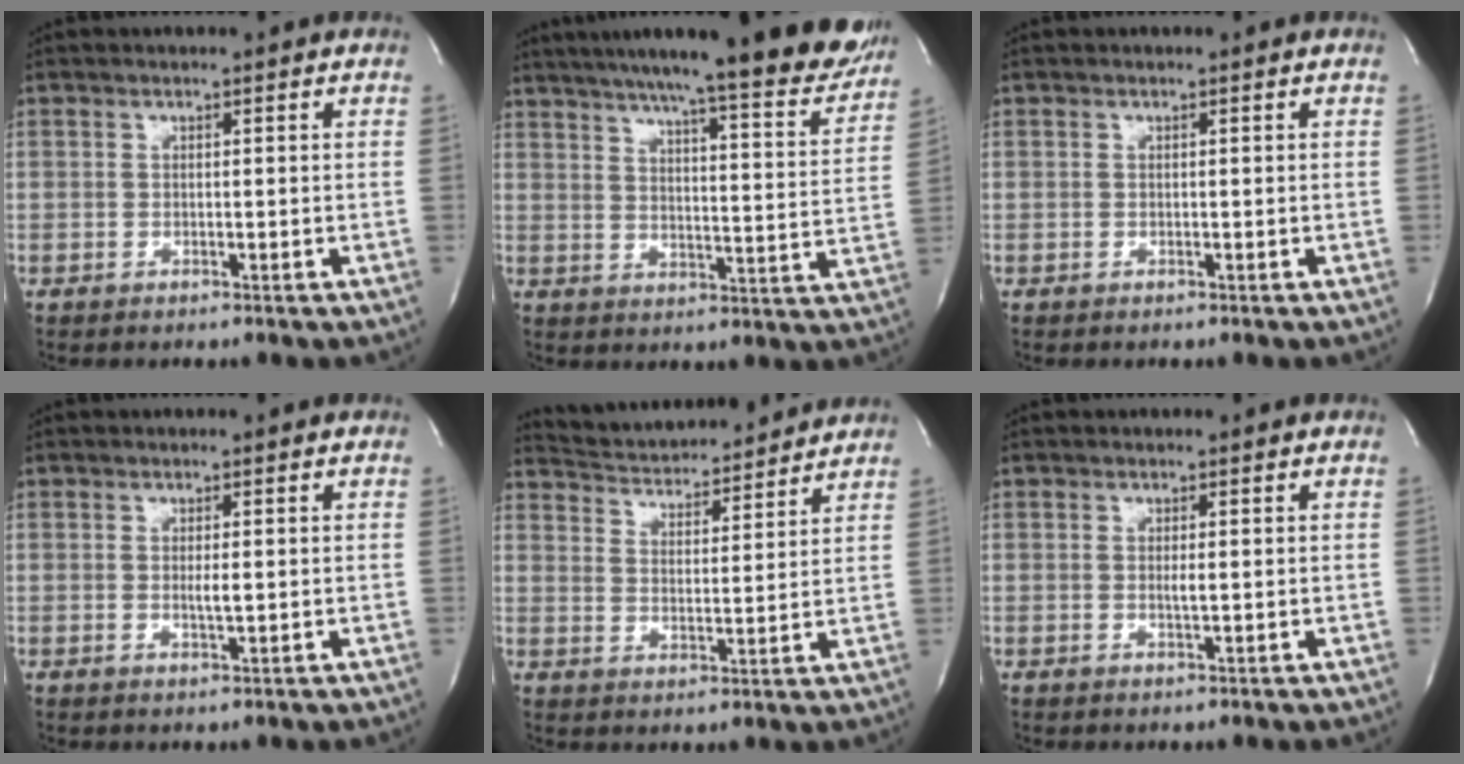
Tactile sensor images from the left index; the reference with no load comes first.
{"total": 23.0, "force": [20.2, 2.1, 10.8], "torque": [-0.157, -0.036, 0.255]}
{"total": 0.0}
{"total": 1.5, "force": [0.1, 0.2, 1.5], "torque": [-0.030, -0.003, 0.002]}
{"total": 14.1, "force": [13.5, 2.0, 3.3], "torque": [-0.056, 0.012, 0.202]}
{"total": 1.0, "force": [0.1, 0.1, 1.0], "torque": [-0.023, -0.002, 0.002]}